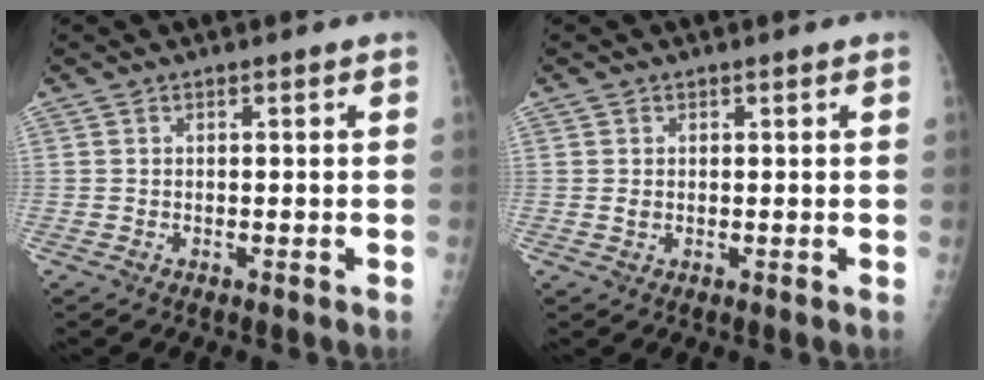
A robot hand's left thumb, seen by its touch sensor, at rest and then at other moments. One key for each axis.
{"total": 0.9, "fx": 0.2, "fy": 0.8, "fz": 0.4, "tx": 0.000, "ty": 0.001, "tz": 0.003}